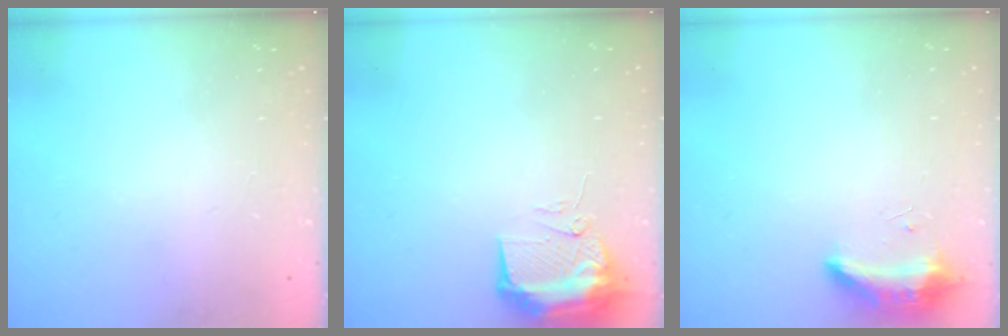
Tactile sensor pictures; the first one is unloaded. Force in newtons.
{"total": 9.8, "press": 9.7, "slide": 1.2}
{"total": 14.4, "press": 9.5, "slide": 10.8}